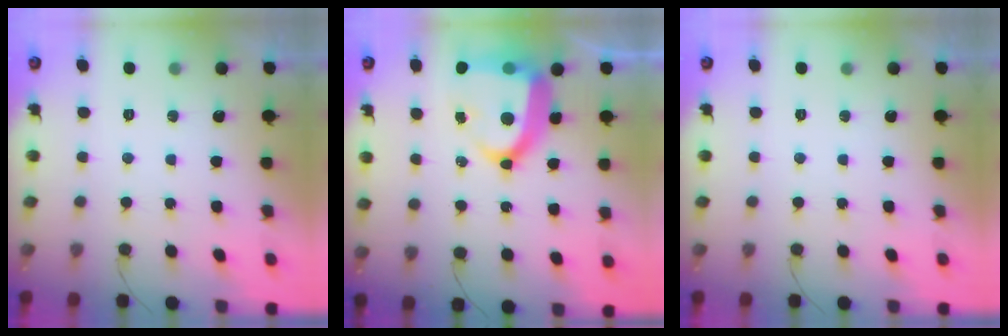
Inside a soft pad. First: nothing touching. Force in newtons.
{"total": 17.6, "press": 17.5, "slide": 1.6}
{"total": 0.0}